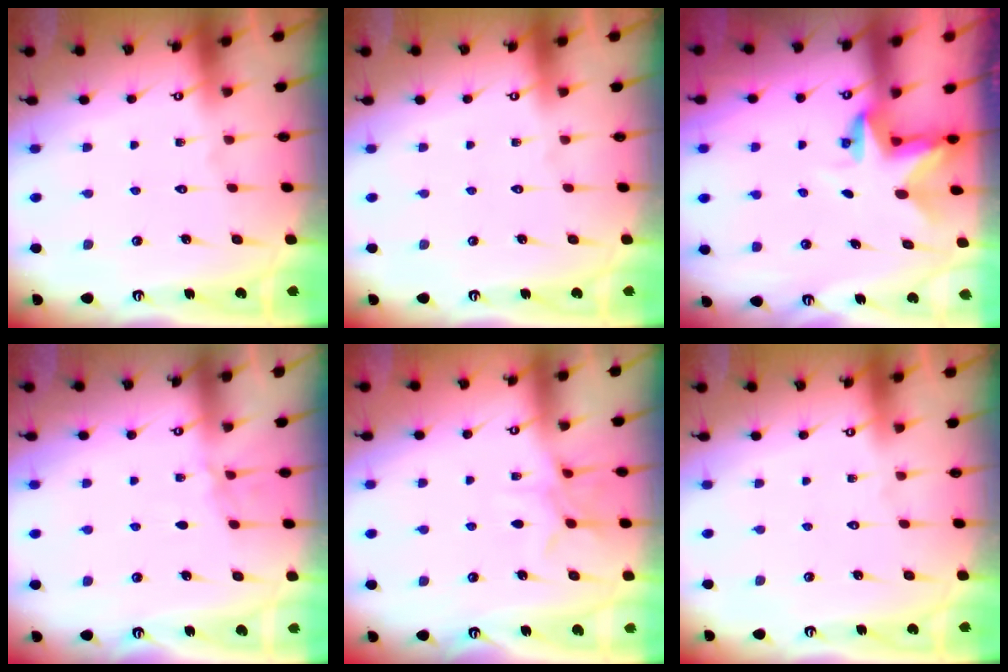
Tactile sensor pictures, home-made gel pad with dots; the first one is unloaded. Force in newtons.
{"total": 0.0}
{"total": 2.8, "press": 2.8, "slide": 0.2}
{"total": 4.7, "press": 4.7, "slide": 0.5}
{"total": 6.5, "press": 6.4, "slide": 0.6}
{"total": 0.0}